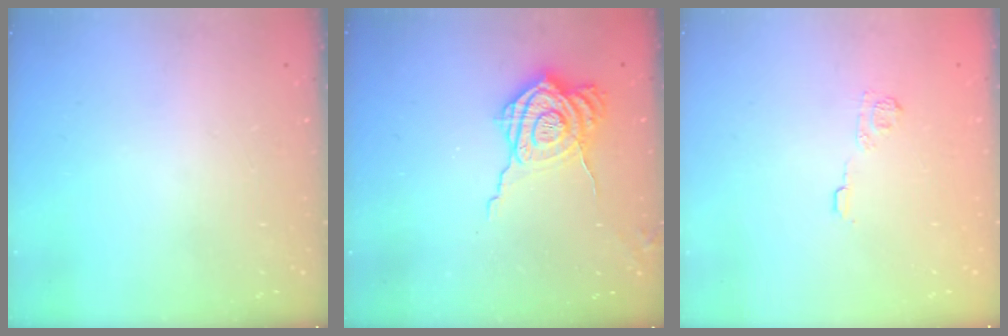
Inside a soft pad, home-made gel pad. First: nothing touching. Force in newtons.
{"total": 10.9, "press": 10.9, "slide": 1.0}
{"total": 6.4, "press": 6.3, "slide": 1.5}